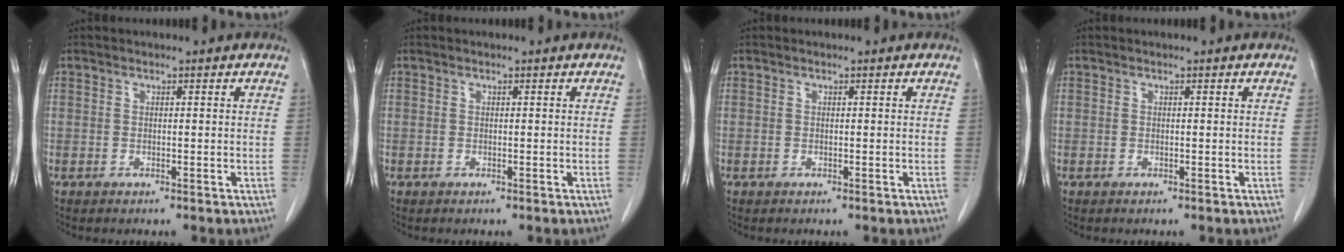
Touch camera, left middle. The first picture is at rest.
{"total": 0.0}
{"total": 0.0}
{"total": 0.0}